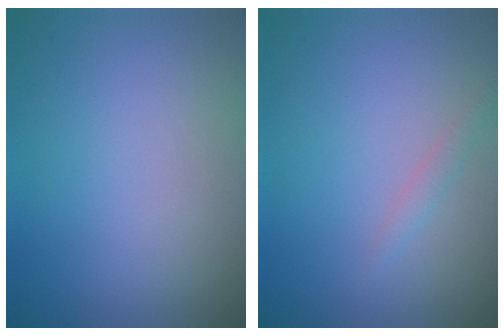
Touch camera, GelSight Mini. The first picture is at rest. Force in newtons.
{"total": 0.8, "press": 0.8, "slide": 0.0}